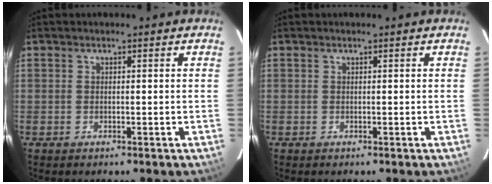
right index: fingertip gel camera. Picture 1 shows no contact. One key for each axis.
{"total": 0.0}